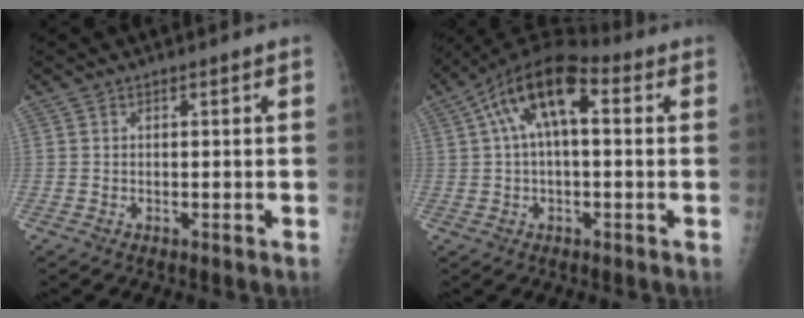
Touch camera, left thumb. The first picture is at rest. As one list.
[{"total": 11.8, "force": [2.8, 5.5, 10.1], "torque": [-0.177, 0.039, 0.042]}]